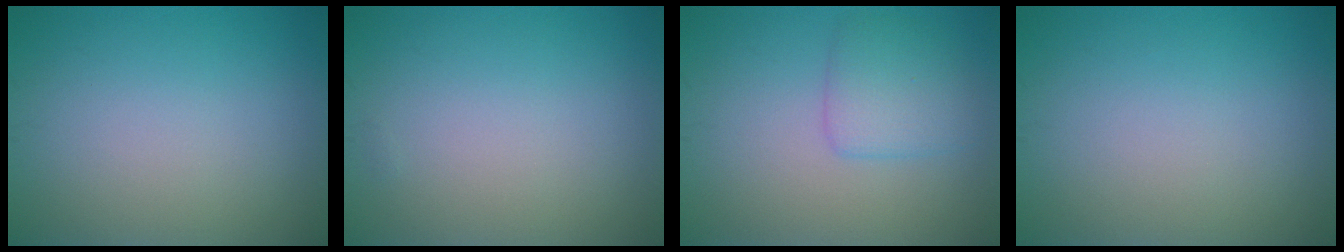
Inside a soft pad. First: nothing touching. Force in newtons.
{"total": 0.0}
{"total": 2.8, "press": 2.8, "slide": 0.2}
{"total": 0.0}